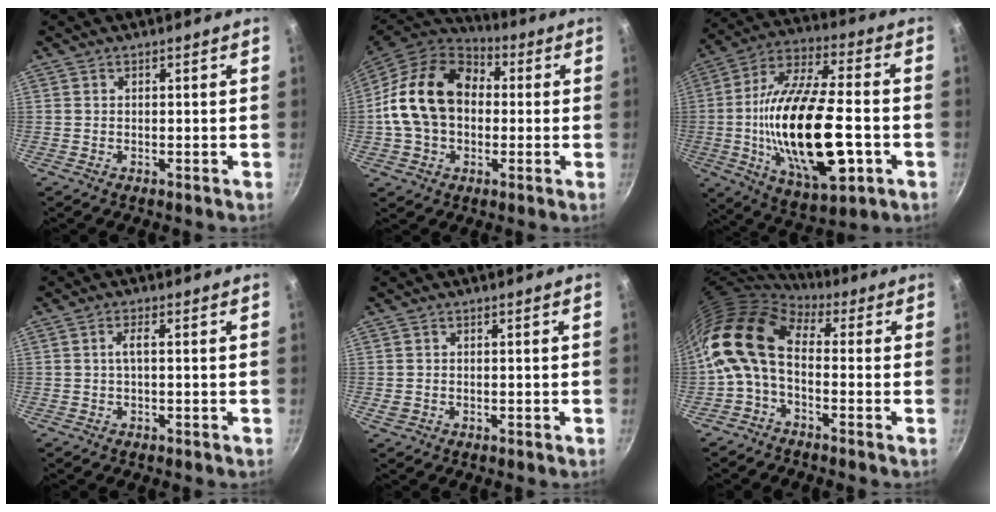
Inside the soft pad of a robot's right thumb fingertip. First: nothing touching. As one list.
[{"total": 18.5, "force": [1.0, 13.6, 12.4], "torque": [-0.202, 0.036, 0.007]}, {"total": 26.6, "force": [-4.7, 11.2, 23.6], "torque": [-0.428, 0.017, -0.077]}, {"total": 2.0, "force": [0.0, 0.5, 1.9], "torque": [-0.043, 0.007, 0.000]}, {"total": 1.3, "force": [-0.2, 1.1, 0.7], "torque": [-0.009, 0.001, -0.001]}, {"total": 12.3, "force": [-0.1, 7.4, 9.8], "torque": [-0.183, 0.025, -0.021]}]